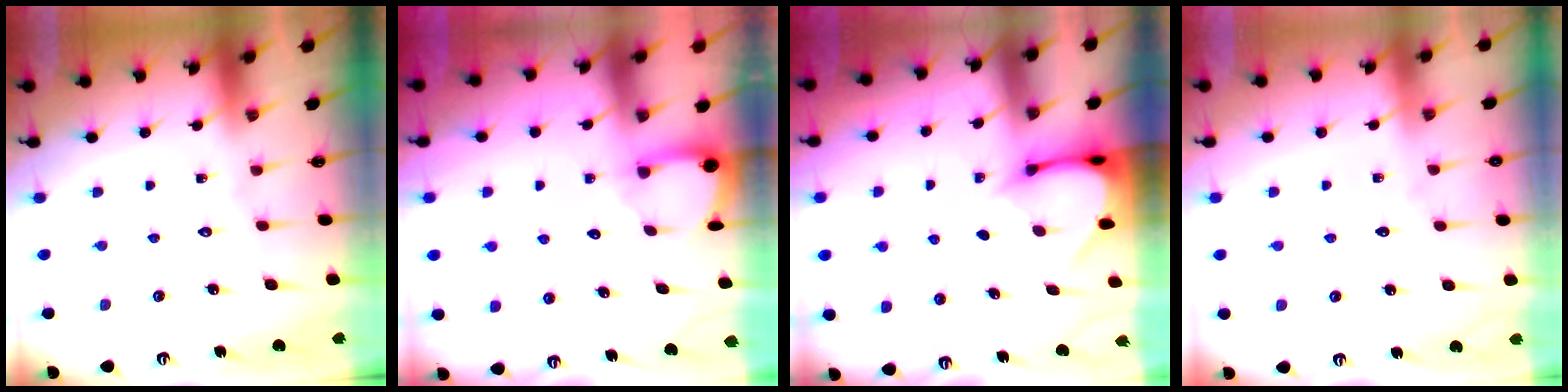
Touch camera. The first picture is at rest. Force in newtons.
{"total": 2.8, "press": 2.8, "slide": 0.3}
{"total": 3.4, "press": 3.4, "slide": 0.3}
{"total": 2.0, "press": 2.0, "slide": 0.3}